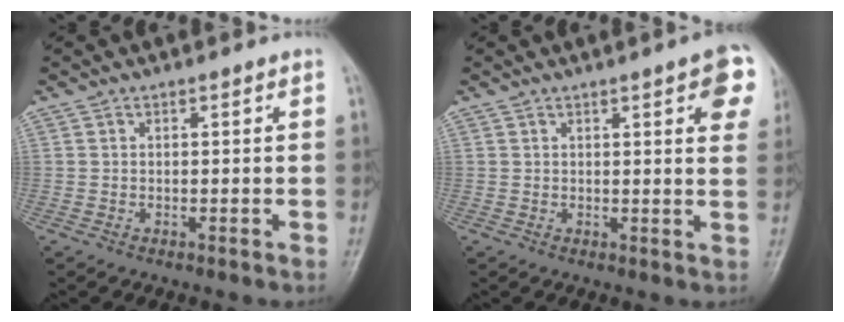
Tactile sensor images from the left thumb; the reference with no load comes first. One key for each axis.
{"total": 8.1, "fx": 3.5, "fy": 1.8, "fz": 7.0, "tx": -0.065, "ty": -0.008, "tz": 0.036}